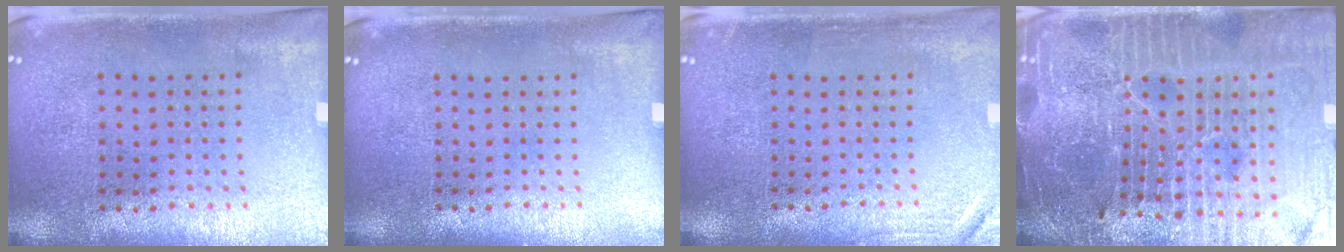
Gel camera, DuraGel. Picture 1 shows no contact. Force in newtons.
{"total": 0.0}
{"total": 1.8, "press": 1.8, "slide": 0.3}
{"total": 6.2, "press": 5.6, "slide": 2.7}